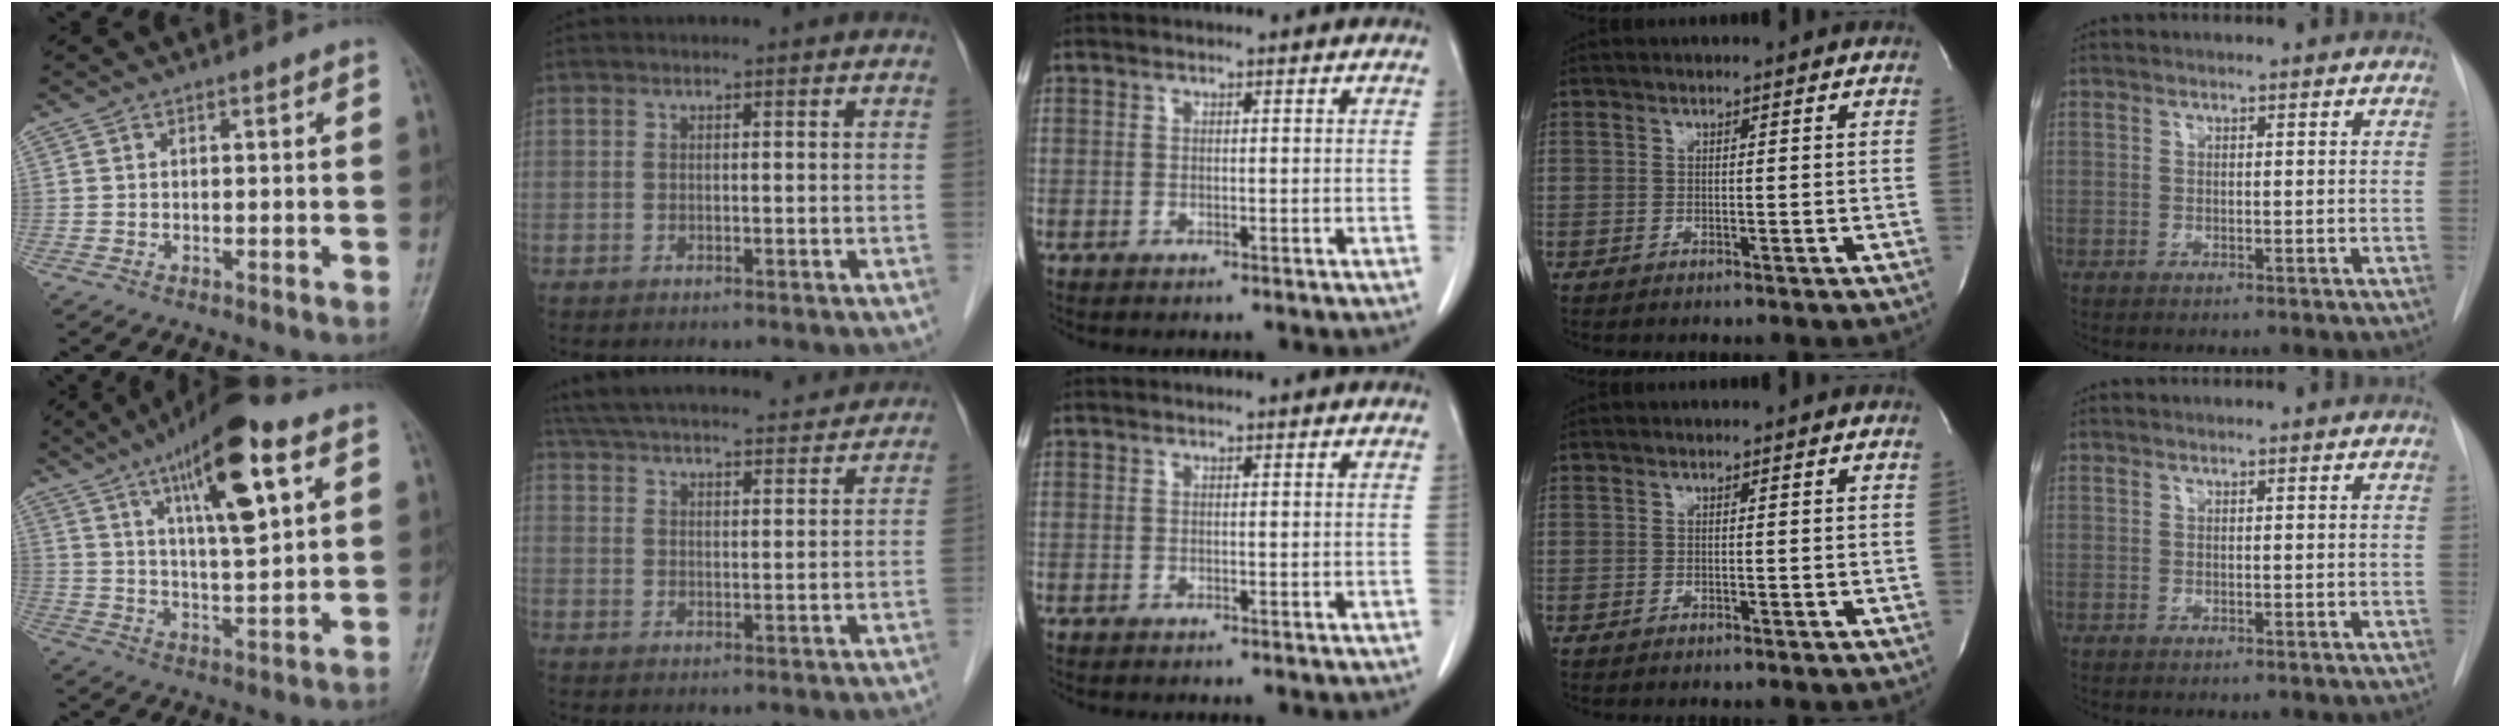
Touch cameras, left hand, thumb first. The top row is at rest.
{"thumb": {"total": 16.9, "force": [7.7, 4.7, 14.3], "torque": [-0.218, -0.017, 0.126]}, "index": {"total": 23.9, "force": [22.0, 3.9, 8.5], "torque": [-0.155, 0.026, 0.307]}}